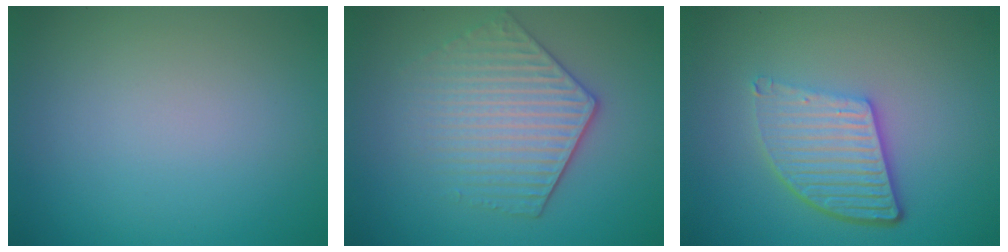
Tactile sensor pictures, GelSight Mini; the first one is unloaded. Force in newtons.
{"total": 4.4, "press": 3.7, "slide": 2.4}
{"total": 5.4, "press": 3.8, "slide": 3.9}